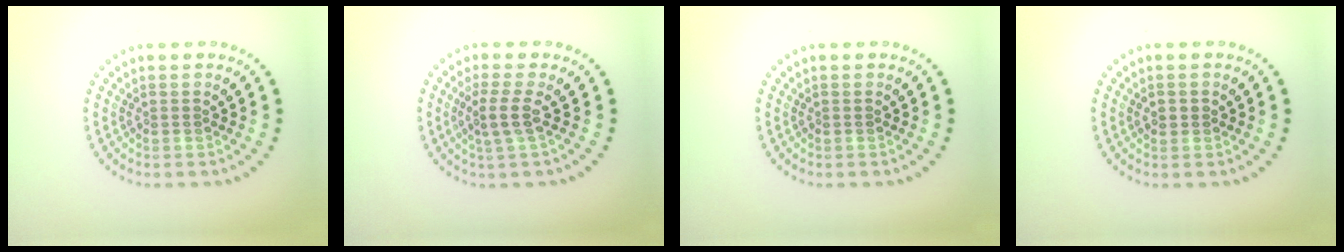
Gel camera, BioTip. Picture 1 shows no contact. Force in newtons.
{"total": 2.3, "press": 1.8, "slide": 1.5}
{"total": 0.0}
{"total": 1.0, "press": 0.9, "slide": 0.4}